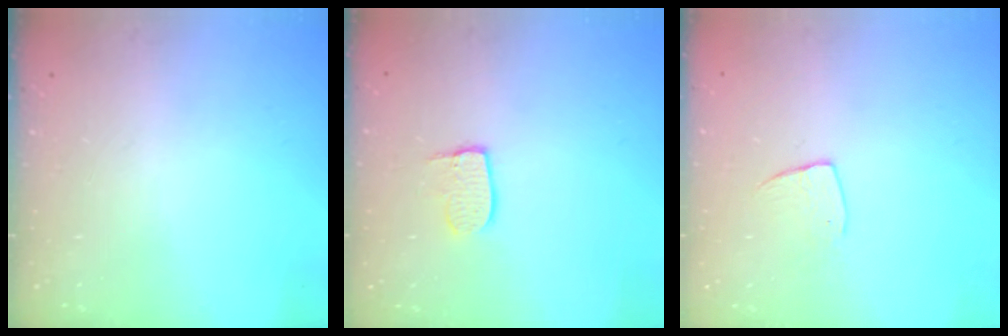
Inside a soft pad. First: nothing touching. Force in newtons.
{"total": 5.9, "press": 5.9, "slide": 0.2}
{"total": 7.0, "press": 6.9, "slide": 0.5}